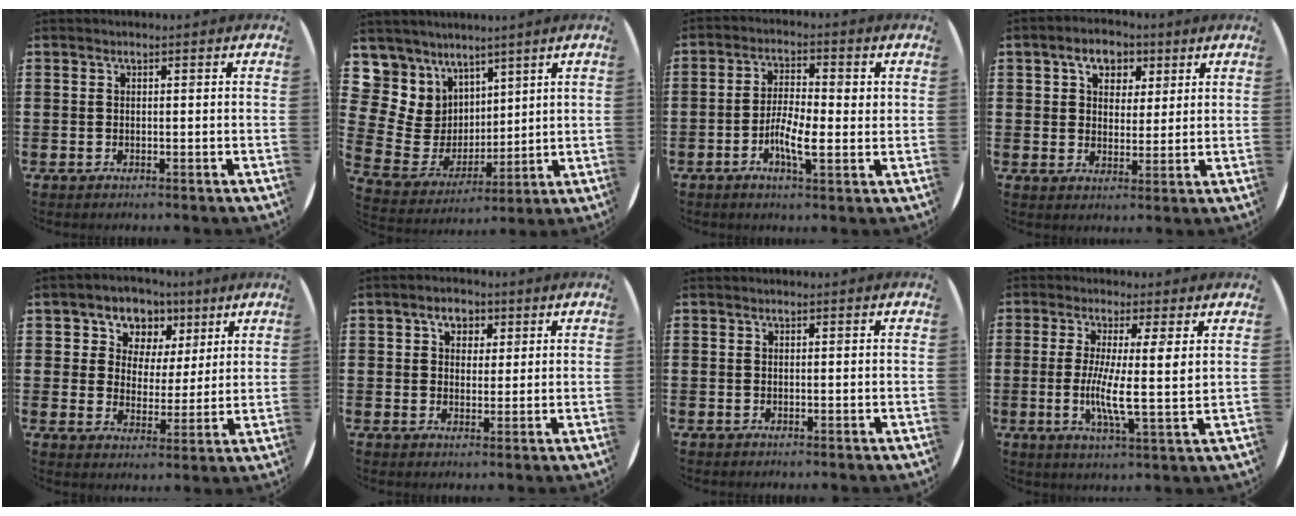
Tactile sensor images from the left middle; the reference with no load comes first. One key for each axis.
{"total": 7.5, "fx": 4.8, "fy": 5.8, "fz": 0.0, "tx": -0.050, "ty": -0.046, "tz": 0.097}
{"total": 5.2, "fx": -1.1, "fy": 1.7, "fz": 4.8, "tx": -0.082, "ty": 0.008, "tz": -0.021}
{"total": 5.5, "fx": 3.1, "fy": 3.9, "fz": 2.5, "tx": -0.043, "ty": 0.011, "tz": 0.049}
{"total": 6.0, "fx": 3.6, "fy": 4.7, "fz": 0.8, "tx": -0.048, "ty": -0.018, "tz": 0.058}
{"total": 3.6, "fx": 2.0, "fy": 2.6, "fz": 1.6, "tx": -0.024, "ty": 0.007, "tz": 0.030}
{"total": 0.0}
{"total": 6.5, "fx": 0.7, "fy": 0.5, "fz": 6.5, "tx": -0.123, "ty": -0.004, "tz": 0.008}